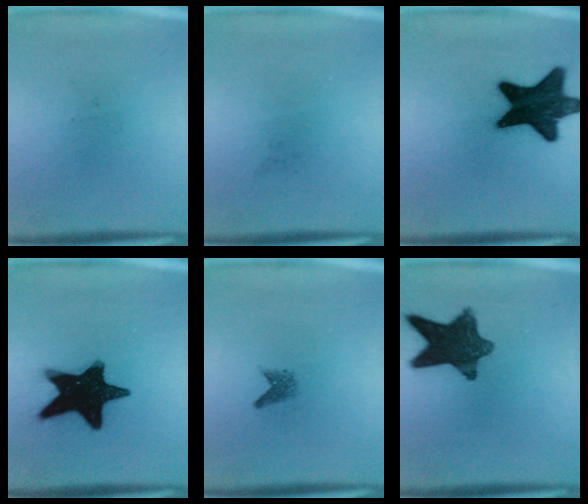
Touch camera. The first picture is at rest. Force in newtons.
{"total": 0.0}
{"total": 17.2}
{"total": 19.4}
{"total": 1.5}
{"total": 11.3}